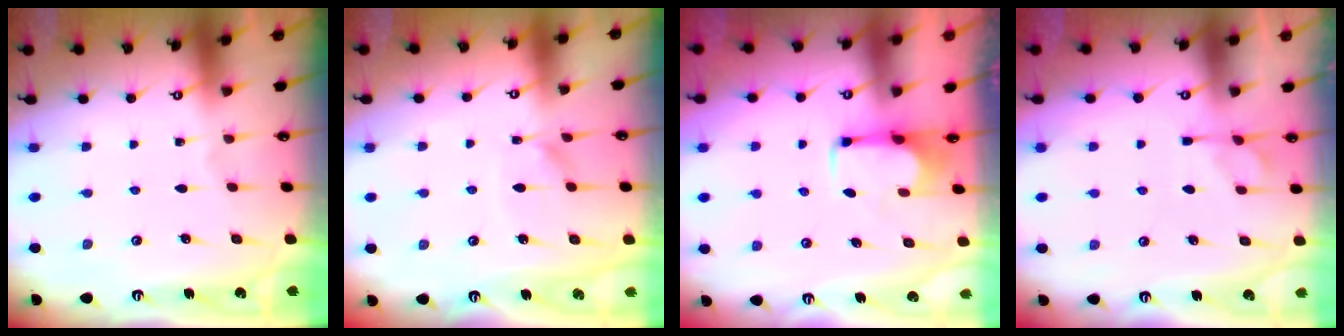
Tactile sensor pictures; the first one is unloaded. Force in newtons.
{"total": 7.5, "press": 7.5, "slide": 0.6}
{"total": 2.8, "press": 2.5, "slide": 1.1}
{"total": 6.4, "press": 6.3, "slide": 1.4}